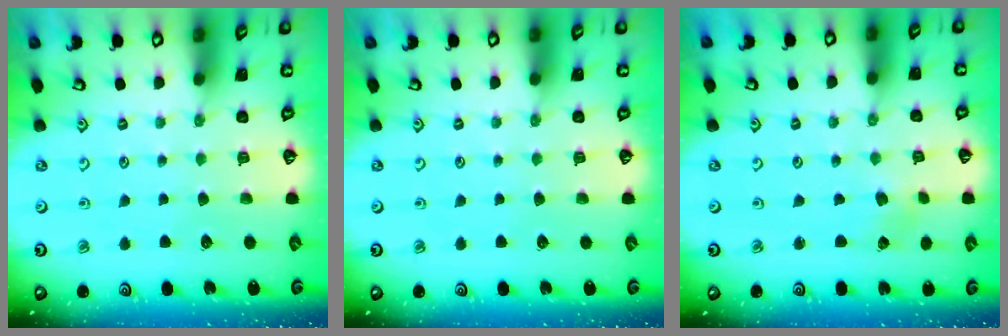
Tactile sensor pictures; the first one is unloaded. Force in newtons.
{"total": 0.0}
{"total": 2.6, "press": 2.6, "slide": 0.4}